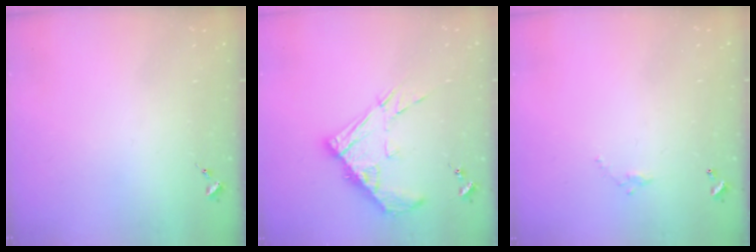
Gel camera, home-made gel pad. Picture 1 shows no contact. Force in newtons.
{"total": 13.3, "press": 13.2, "slide": 1.2}
{"total": 4.0, "press": 4.0, "slide": 0.2}